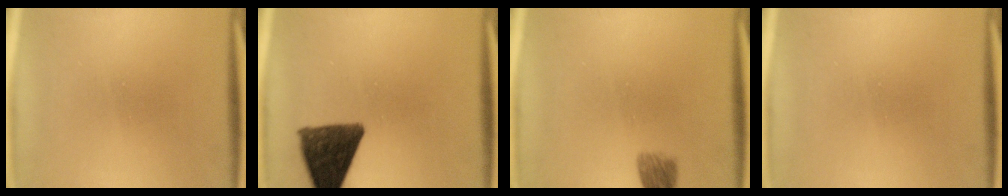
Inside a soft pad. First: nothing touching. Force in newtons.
{"total": 10.7}
{"total": 4.5}
{"total": 0.0}